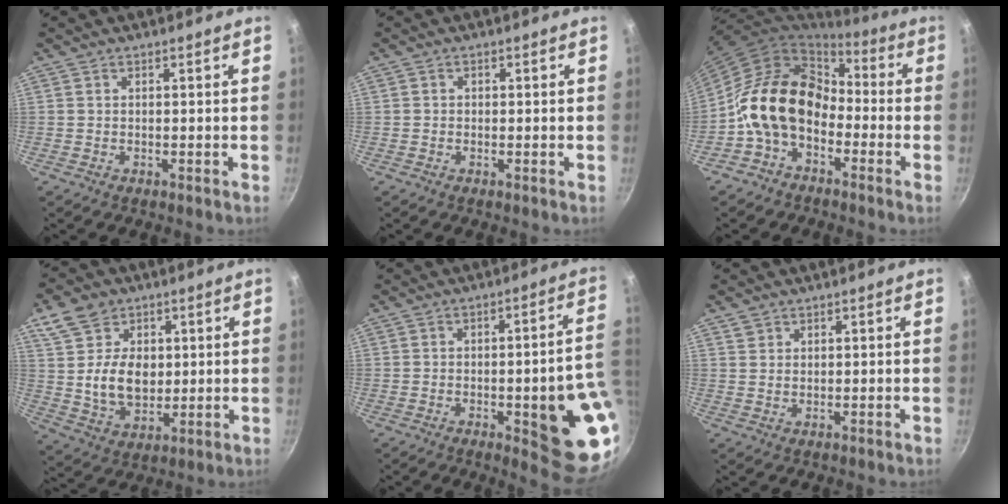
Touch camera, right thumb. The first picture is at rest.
{"total": 0.7, "force": [-0.1, 0.6, 0.3], "torque": [-0.003, 0.003, -0.002]}
{"total": 15.4, "force": [-3.8, 11.1, 10.0], "torque": [-0.146, 0.057, -0.088]}
{"total": 12.7, "force": [3.2, 9.8, 7.5], "torque": [-0.099, -0.019, 0.061]}
{"total": 17.8, "force": [-3.7, 5.0, 16.7], "torque": [-0.157, 0.018, -0.045]}
{"total": 1.8, "force": [1.1, 1.3, 0.5], "torque": [0.000, 0.000, 0.019]}